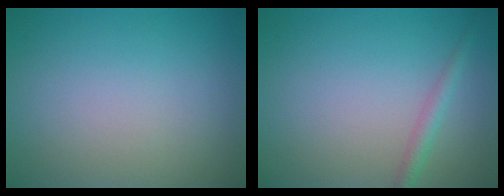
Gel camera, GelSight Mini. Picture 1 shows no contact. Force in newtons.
{"total": 1.5, "press": 1.5, "slide": 0.0}